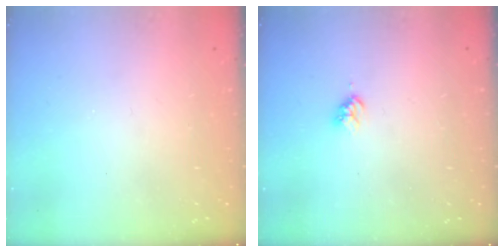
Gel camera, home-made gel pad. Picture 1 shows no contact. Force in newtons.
{"total": 2.9, "press": 2.9, "slide": 0.4}